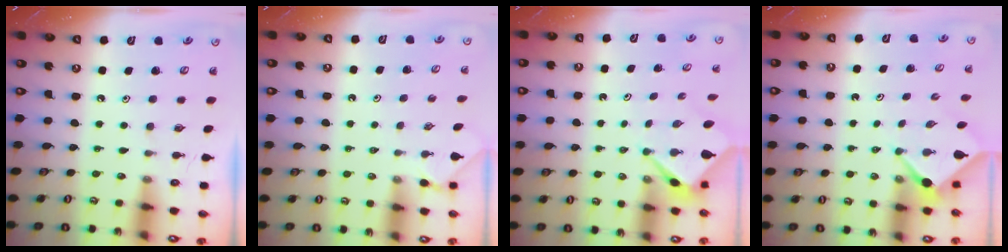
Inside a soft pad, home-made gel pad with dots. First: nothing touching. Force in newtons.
{"total": 0.9, "press": 0.9, "slide": 0.3}
{"total": 2.6, "press": 2.6, "slide": 0.2}
{"total": 2.3, "press": 2.3, "slide": 0.2}